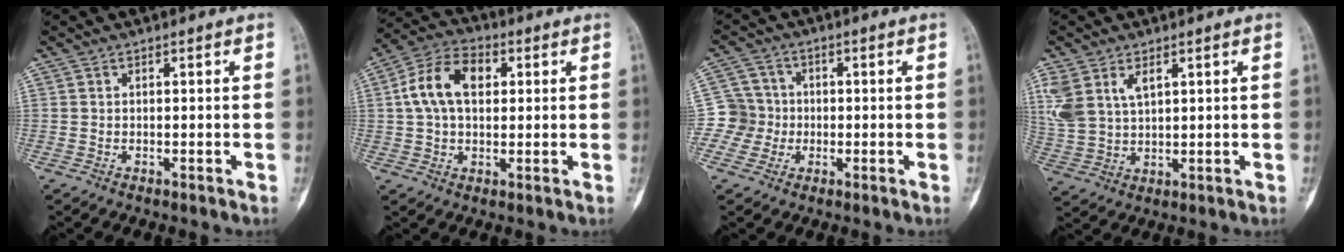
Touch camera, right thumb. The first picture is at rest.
{"total": 11.1, "force": [2.3, 7.2, 8.2], "torque": [-0.146, 0.021, 0.035]}
{"total": 6.1, "force": [-1.1, 6.0, 0.3], "torque": [0.027, 0.014, -0.030]}
{"total": 9.9, "force": [4.3, 6.0, 6.6], "torque": [-0.147, -0.004, 0.101]}